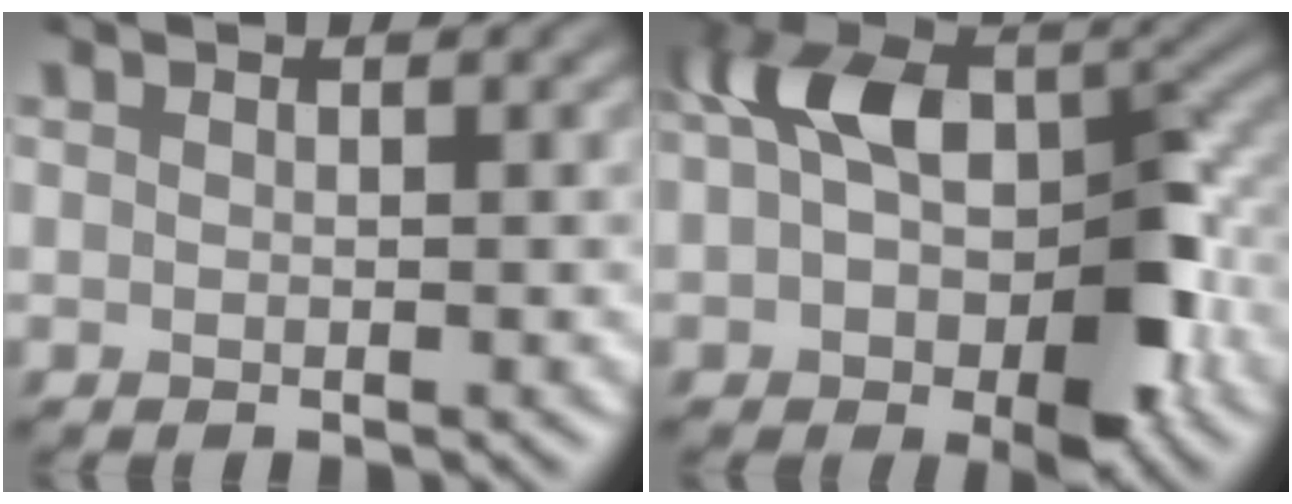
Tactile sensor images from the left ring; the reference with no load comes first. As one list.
[{"total": 10.7, "force": [-1.2, 6.7, 8.3], "torque": [-0.126, 0.012, -0.034]}]